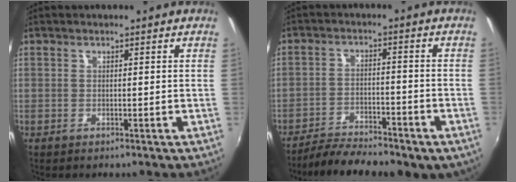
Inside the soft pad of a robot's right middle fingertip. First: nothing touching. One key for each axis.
{"total": 12.3, "fx": -9.7, "fy": 3.6, "fz": 6.7, "tx": -0.140, "ty": -0.025, "tz": -0.149}